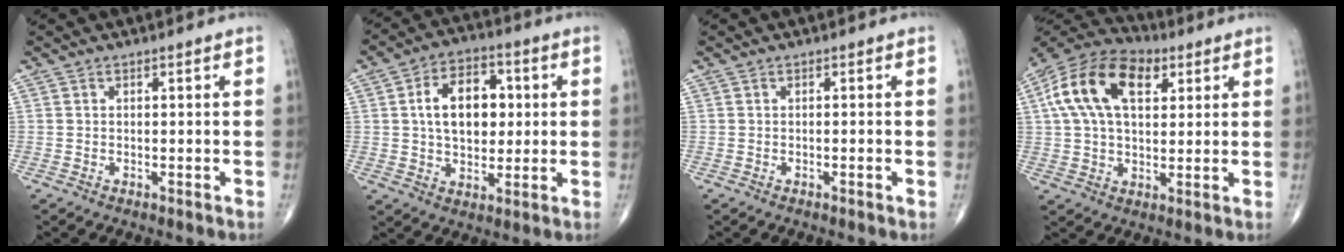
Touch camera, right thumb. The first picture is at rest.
{"total": 12.7, "force": [1.9, 8.2, 9.5], "torque": [-0.123, 0.010, 0.028]}
{"total": 0.7, "force": [-0.3, 0.0, 0.6], "torque": [-0.011, -0.001, -0.003]}
{"total": 17.4, "force": [5.5, 10.3, 12.9], "torque": [-0.226, 0.014, 0.088]}